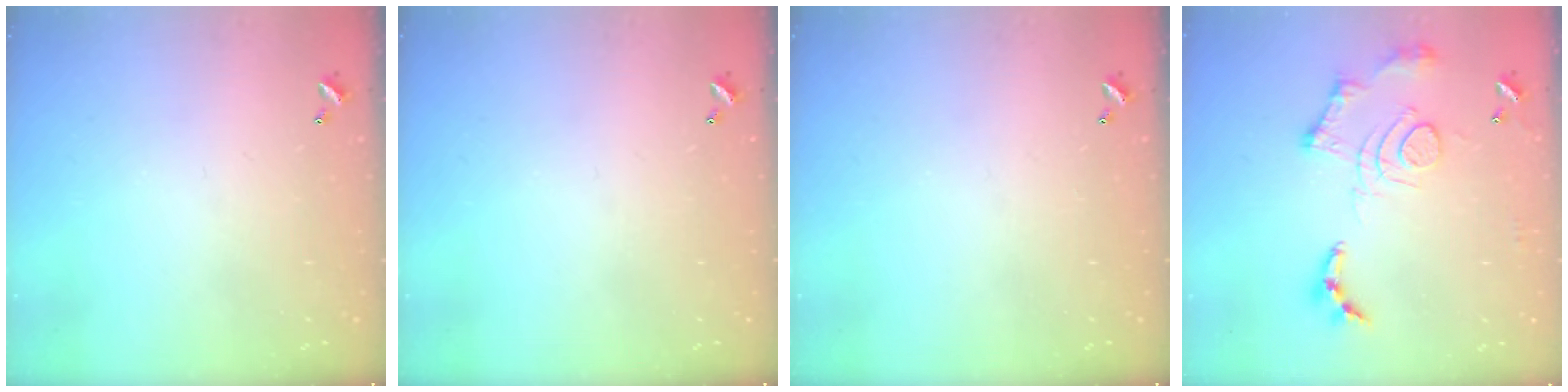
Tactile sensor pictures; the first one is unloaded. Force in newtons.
{"total": 0.0}
{"total": 0.0}
{"total": 13.7, "press": 13.6, "slide": 1.1}